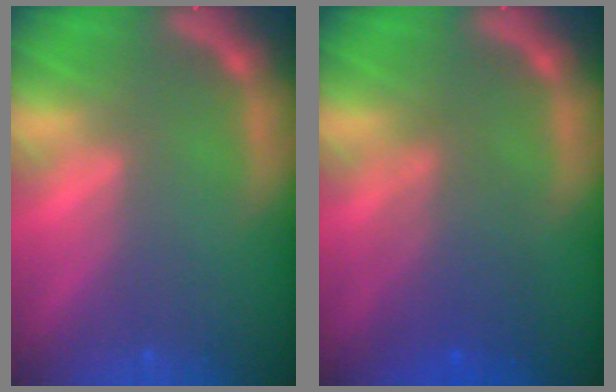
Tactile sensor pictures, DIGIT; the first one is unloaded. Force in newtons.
{"total": 4.6}